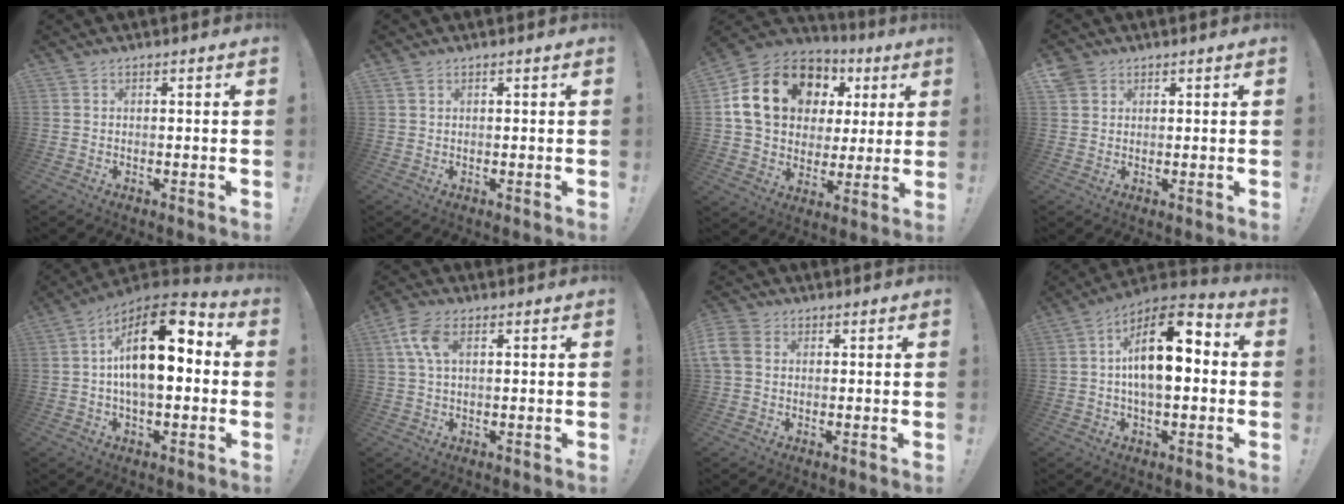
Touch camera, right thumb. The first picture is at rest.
{"total": 1.2, "force": [0.8, 0.6, 0.7], "torque": [-0.022, 0.003, 0.018]}
{"total": 20.6, "force": [7.6, 14.7, 12.4], "torque": [-0.214, -0.015, 0.157]}
{"total": 3.2, "force": [2.1, 2.3, 0.9], "torque": [-0.024, -0.004, 0.041]}
{"total": 17.9, "force": [2.1, 8.7, 15.6], "torque": [-0.253, -0.007, 0.028]}
{"total": 7.6, "force": [2.3, 4.2, 5.9], "torque": [-0.123, 0.005, 0.044]}
{"total": 6.6, "force": [1.3, 5.1, 4.1], "torque": [-0.100, 0.008, 0.029]}
{"total": 16.1, "force": [1.6, 8.0, 13.9], "torque": [-0.227, 0.002, 0.018]}